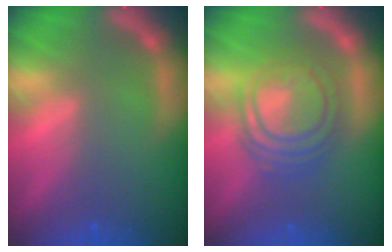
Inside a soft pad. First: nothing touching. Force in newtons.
{"total": 8.1}